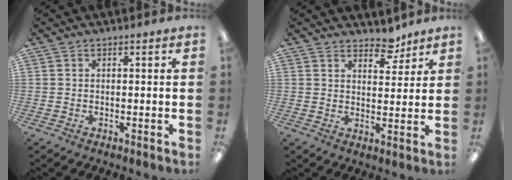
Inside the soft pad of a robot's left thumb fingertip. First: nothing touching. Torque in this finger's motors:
{"motor_torque": [0.08, -0.03, -0.27, -0.08, 0.02]}